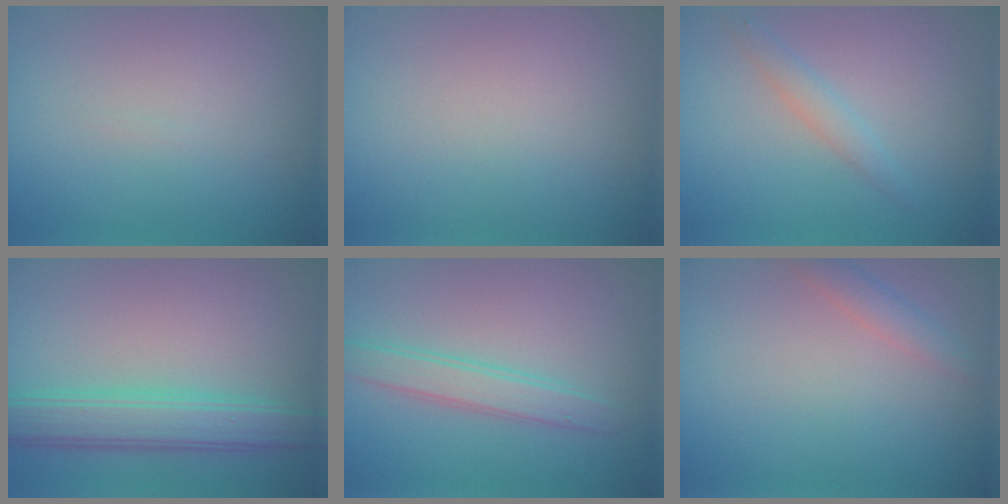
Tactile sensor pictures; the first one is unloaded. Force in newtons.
{"total": 0.0}
{"total": 1.6, "press": 1.6, "slide": 0.0}
{"total": 5.2, "press": 5.2, "slide": 0.1}
{"total": 2.7, "press": 2.7, "slide": 0.1}
{"total": 1.8, "press": 1.8, "slide": 0.1}